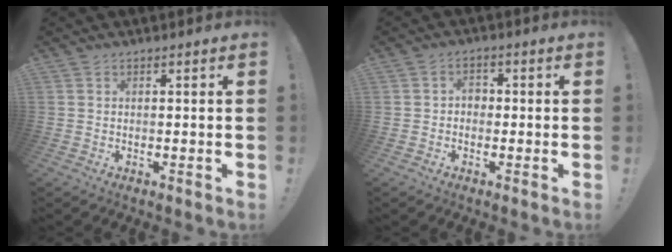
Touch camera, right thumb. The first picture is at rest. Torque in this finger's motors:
{"motor_torque": [-0.09, -0.27, -0.40, 0.09, 0.00]}